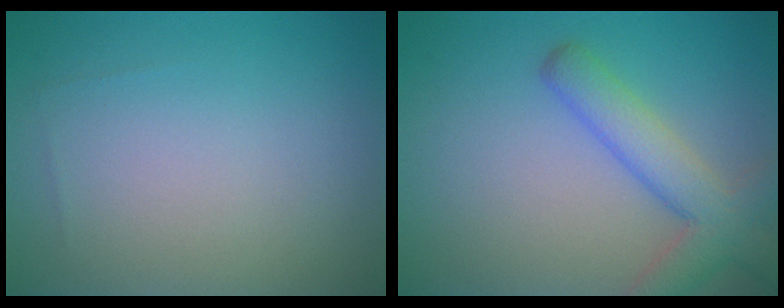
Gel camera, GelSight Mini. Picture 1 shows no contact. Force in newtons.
{"total": 4.8, "press": 4.8, "slide": 0.3}